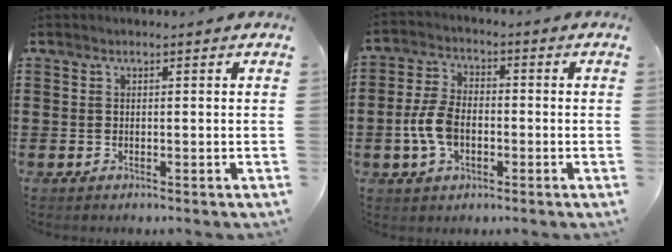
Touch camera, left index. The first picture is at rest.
{"total": 6.9, "force": [-1.5, 4.2, 5.2], "torque": [-0.133, -0.001, -0.035]}